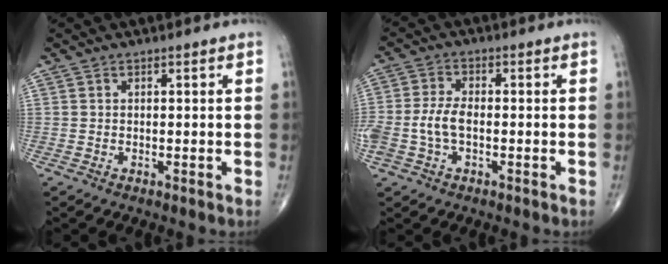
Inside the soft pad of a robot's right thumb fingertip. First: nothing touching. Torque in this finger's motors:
{"motor_torque": [1.26, 1.10, 0.84, -0.41, 0.06]}